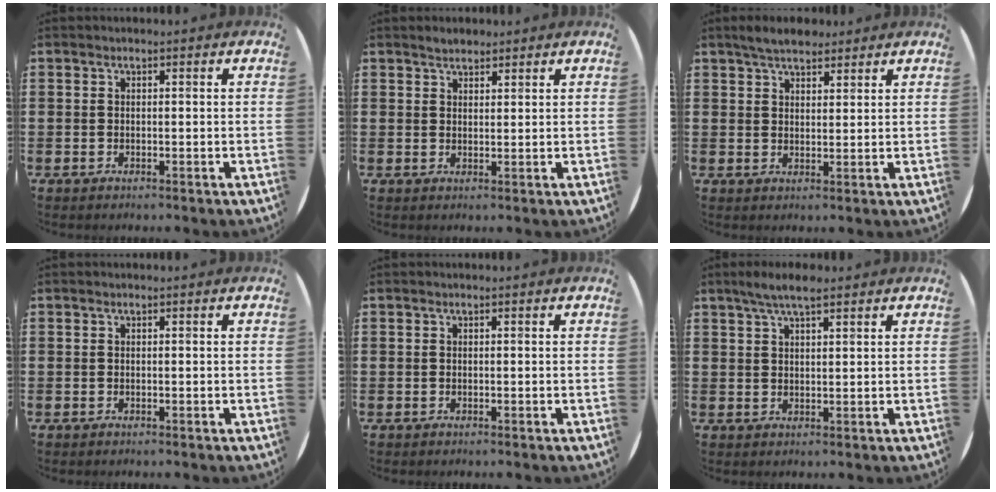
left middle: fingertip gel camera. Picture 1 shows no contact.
{"total": 1.9, "force": [1.8, 0.6, 0.2], "torque": [0.001, 0.002, 0.033]}
{"total": 3.9, "force": [3.4, 1.3, 1.3], "torque": [-0.024, -0.004, 0.062]}
{"total": 0.0}
{"total": 0.0}
{"total": 3.9, "force": [2.9, 0.9, 2.4], "torque": [-0.045, 0.002, 0.050]}